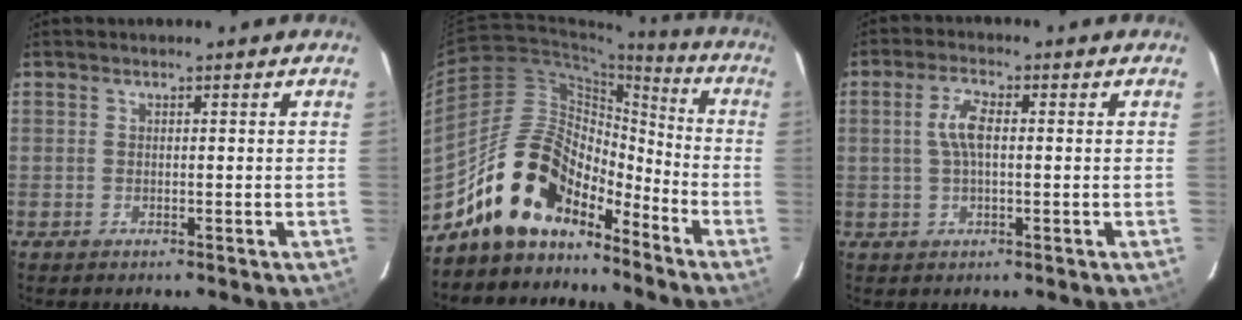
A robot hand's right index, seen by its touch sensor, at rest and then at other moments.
{"total": 15.6, "force": [-12.0, 7.5, 6.5], "torque": [-0.122, 0.032, -0.208]}
{"total": 4.7, "force": [0.4, 1.8, 4.4], "torque": [-0.089, 0.008, 0.009]}